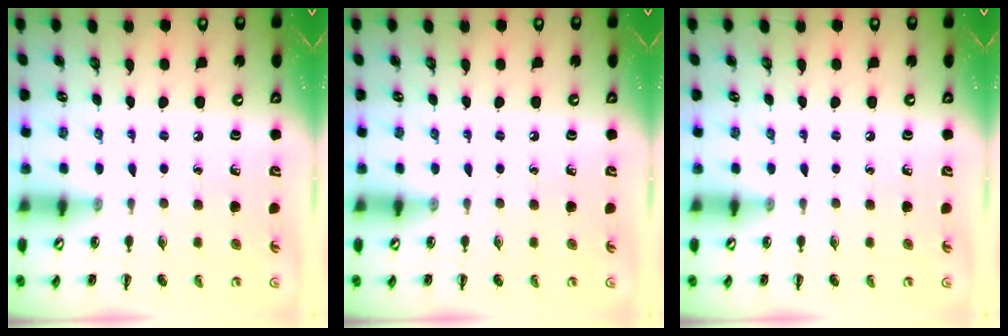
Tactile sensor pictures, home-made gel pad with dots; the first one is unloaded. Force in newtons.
{"total": 0.0}
{"total": 0.0}